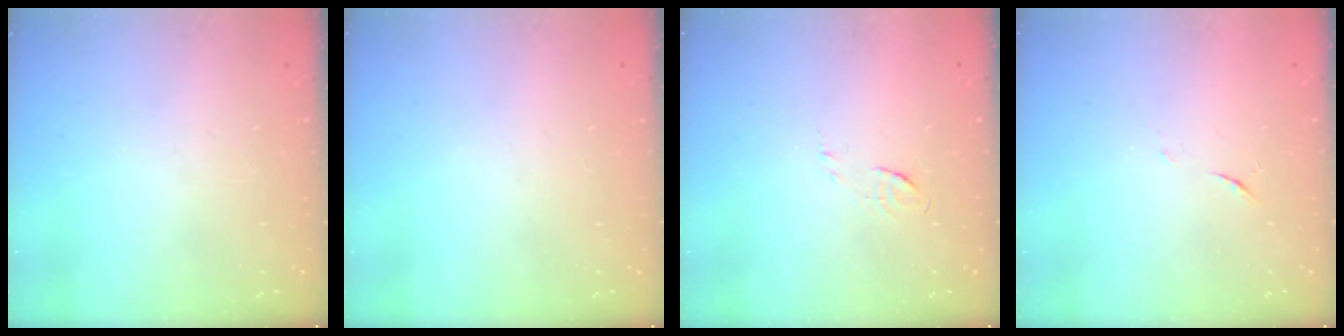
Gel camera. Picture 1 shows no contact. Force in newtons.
{"total": 0.0}
{"total": 4.2, "press": 4.1, "slide": 1.1}
{"total": 4.3, "press": 4.1, "slide": 1.2}